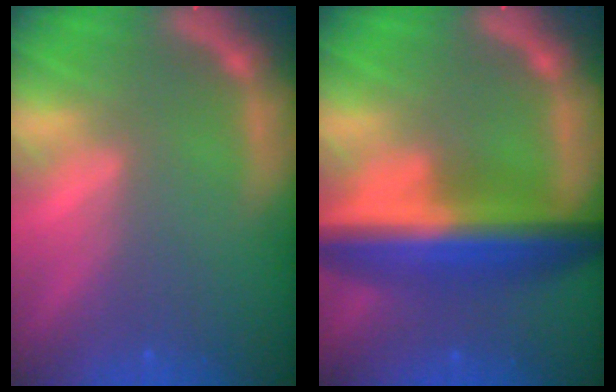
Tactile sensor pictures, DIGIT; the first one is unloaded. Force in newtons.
{"total": 10.0}